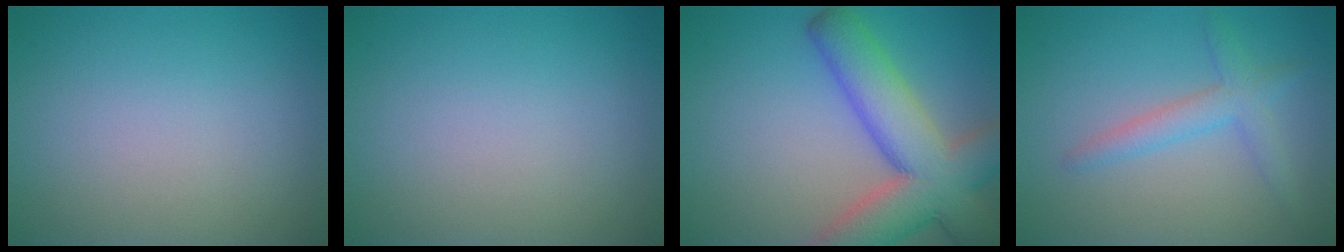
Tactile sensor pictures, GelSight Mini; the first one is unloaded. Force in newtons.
{"total": 0.0}
{"total": 10.0, "press": 10.0, "slide": 0.9}
{"total": 2.6, "press": 2.6, "slide": 0.2}